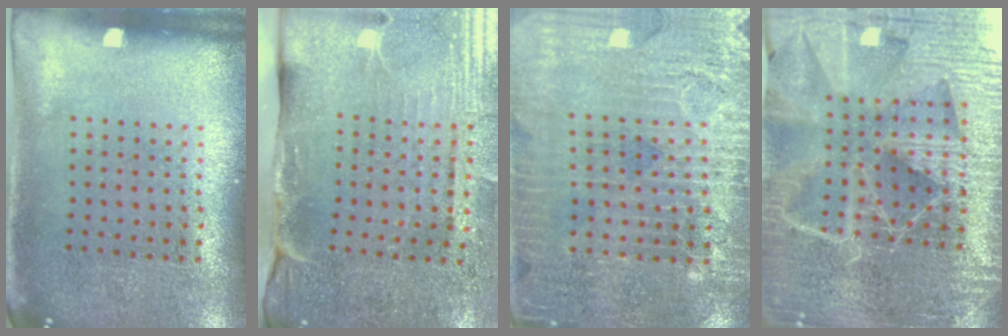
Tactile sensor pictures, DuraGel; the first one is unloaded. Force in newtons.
{"total": 4.4, "press": 3.8, "slide": 2.3}
{"total": 3.3, "press": 3.1, "slide": 1.2}
{"total": 5.8, "press": 5.1, "slide": 2.7}